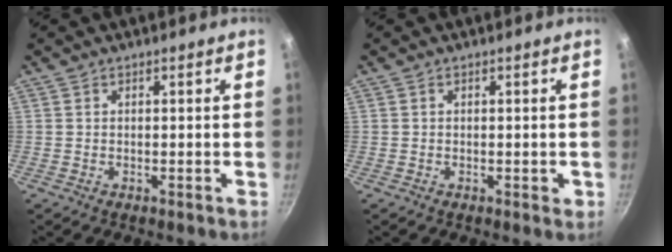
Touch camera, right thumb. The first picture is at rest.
{"total": 1.5, "force": [-0.2, 1.0, 1.1], "torque": [-0.010, 0.003, -0.001]}